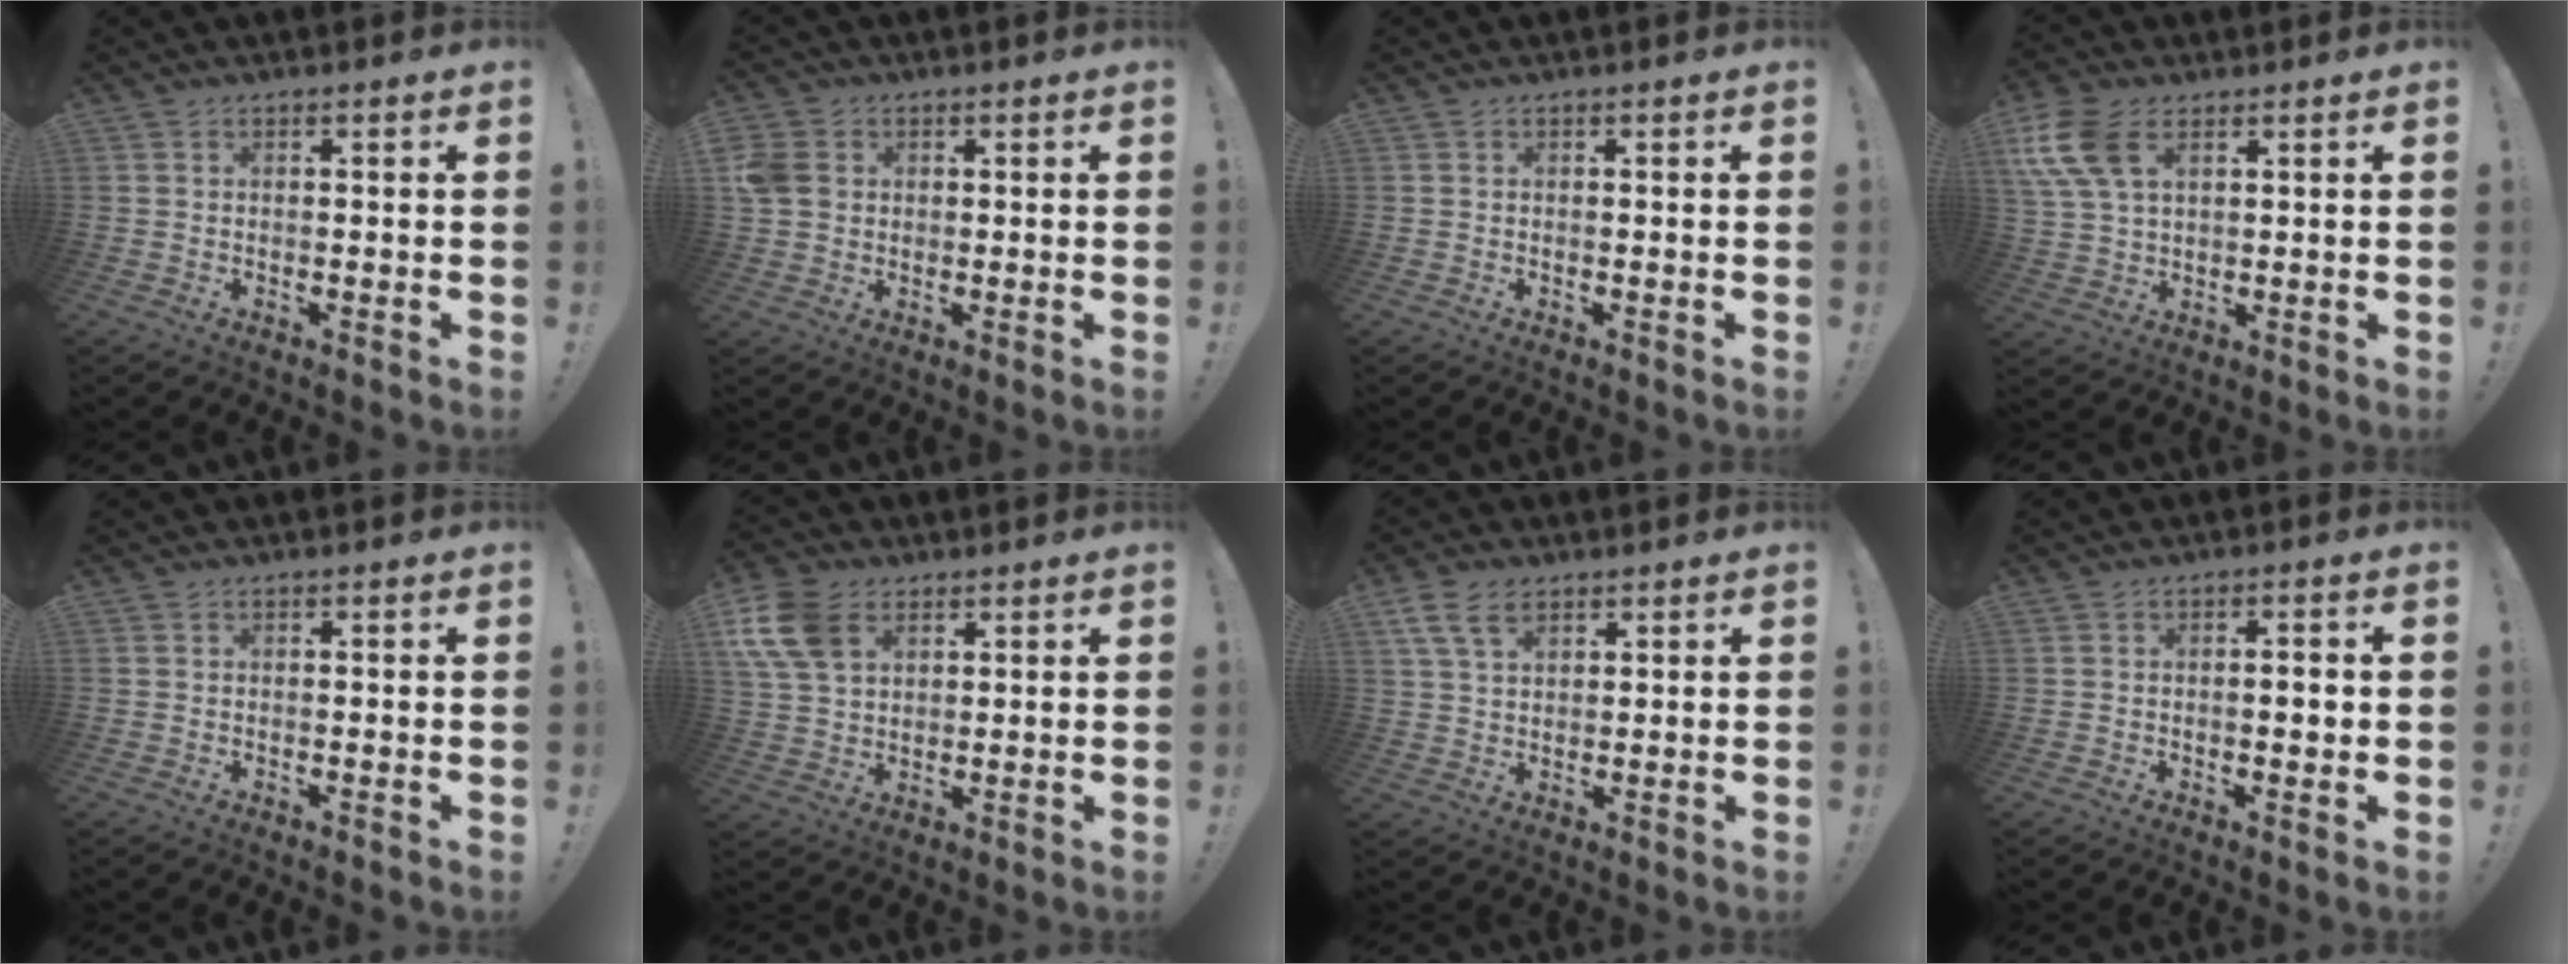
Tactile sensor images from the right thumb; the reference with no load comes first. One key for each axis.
{"total": 6.8, "fx": 1.0, "fy": 5.8, "fz": 3.3, "tx": -0.069, "ty": 0.011, "tz": 0.024}
{"total": 0.0}
{"total": 11.8, "fx": 4.8, "fy": 6.9, "fz": 8.2, "tx": -0.181, "ty": -0.007, "tz": 0.094}
{"total": 0.0}
{"total": 13.1, "fx": 5.5, "fy": 9.1, "fz": 7.6, "tx": -0.154, "ty": -0.011, "tz": 0.110}
{"total": 7.8, "fx": 4.4, "fy": 4.6, "fz": 4.5, "tx": -0.086, "ty": -0.005, "tz": 0.088}
{"total": 2.3, "fx": -0.2, "fy": 0.6, "fz": 2.2, "tx": -0.027, "ty": -0.001, "tz": -0.010}